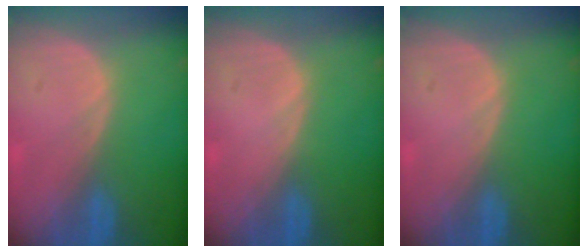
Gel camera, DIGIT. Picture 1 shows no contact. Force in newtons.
{"total": 0.0}
{"total": 0.0}